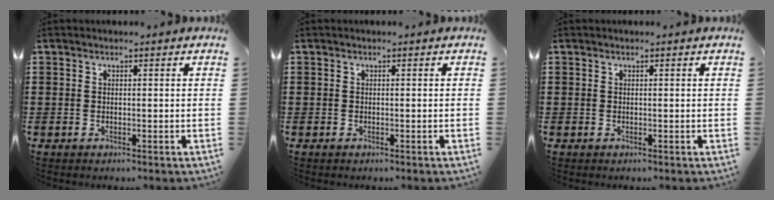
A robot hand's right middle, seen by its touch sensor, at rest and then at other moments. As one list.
[{"total": 0.0}, {"total": 0.0}]